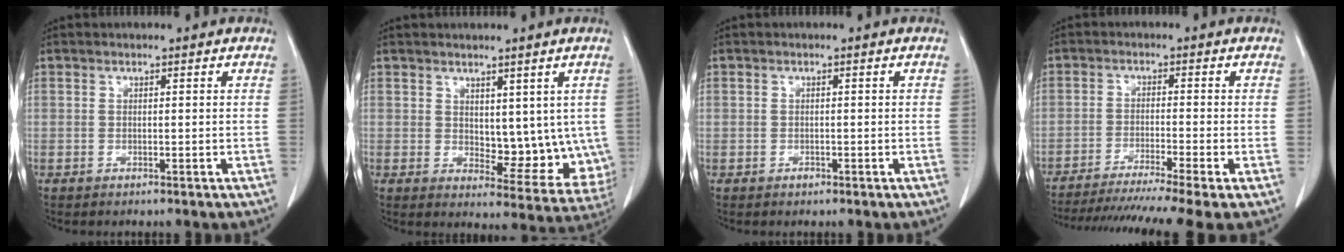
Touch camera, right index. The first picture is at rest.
{"total": 9.2, "force": [1.5, 5.0, 7.6], "torque": [-0.078, -0.010, 0.033]}
{"total": 0.8, "force": [-0.5, 0.7, 0.1], "torque": [0.002, 0.003, -0.009]}
{"total": 14.2, "force": [-11.5, -1.2, 8.3], "torque": [-0.128, -0.030, -0.182]}